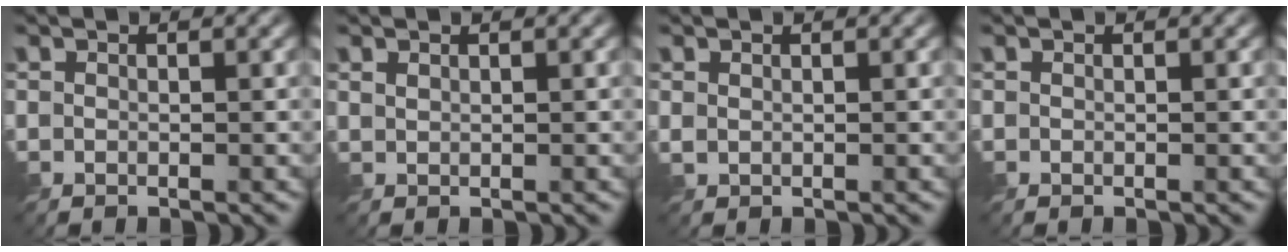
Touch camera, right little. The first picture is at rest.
{"total": 0.5, "force": [0.4, 0.2, 0.2], "torque": [-0.008, 0.000, 0.010]}
{"total": 0.6, "force": [0.3, 0.4, 0.4], "torque": [-0.013, -0.002, 0.009]}
{"total": 0.0}